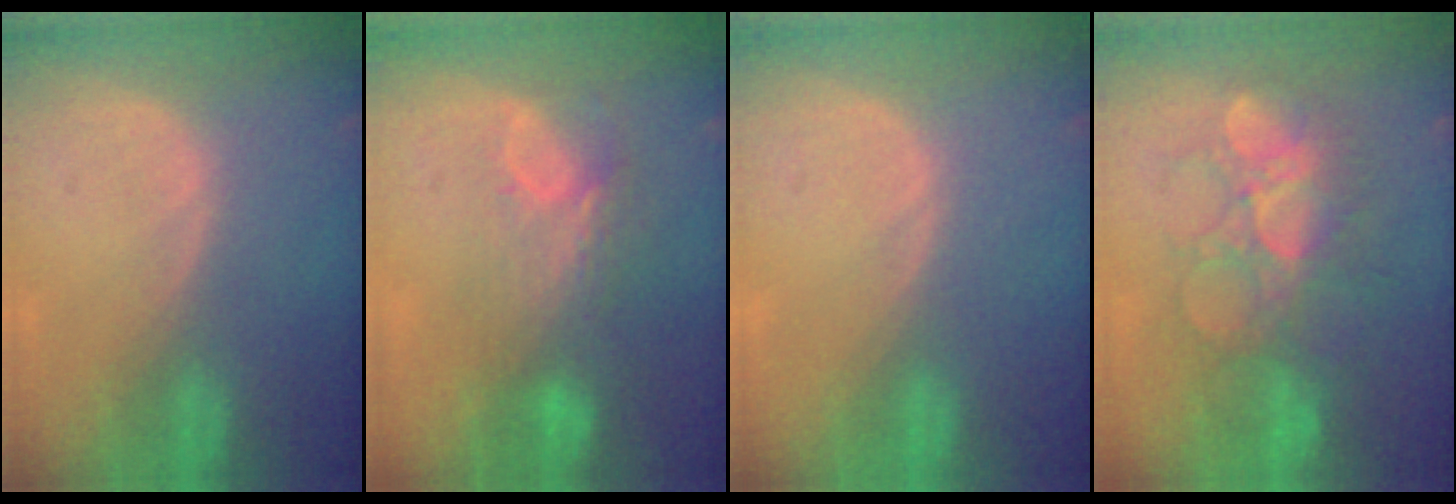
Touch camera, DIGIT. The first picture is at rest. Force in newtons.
{"total": 7.6, "press": 6.7, "slide": 3.5}
{"total": 0.0}
{"total": 9.0, "press": 8.8, "slide": 1.7}